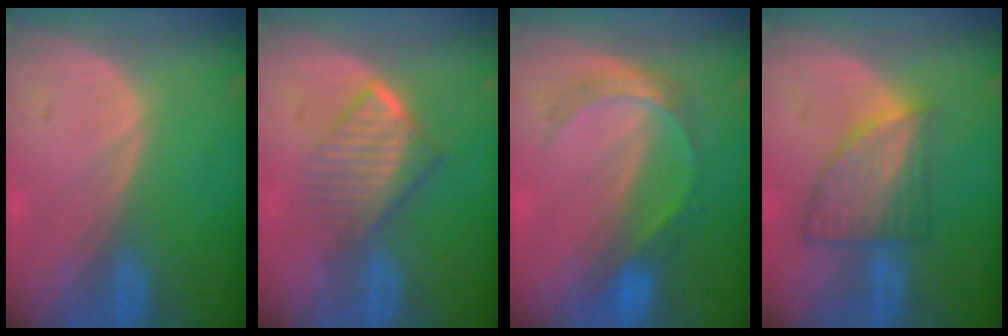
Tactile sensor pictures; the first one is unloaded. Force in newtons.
{"total": 6.5, "press": 5.8, "slide": 3.0}
{"total": 5.2, "press": 4.9, "slide": 1.7}
{"total": 7.1, "press": 6.5, "slide": 3.0}